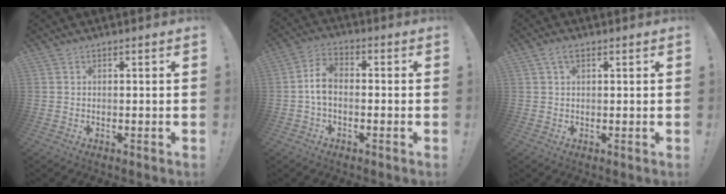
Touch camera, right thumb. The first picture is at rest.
{"total": 6.8, "force": [-0.7, 4.1, 5.4], "torque": [-0.104, 0.006, -0.008]}
{"total": 3.0, "force": [1.4, 1.6, 2.1], "torque": [-0.038, 0.003, 0.024]}